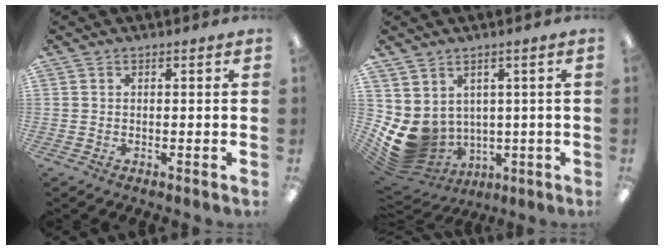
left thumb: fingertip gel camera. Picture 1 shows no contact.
{"total": 8.9, "force": [0.4, 7.9, 4.0], "torque": [-0.108, -0.027, 0.020]}